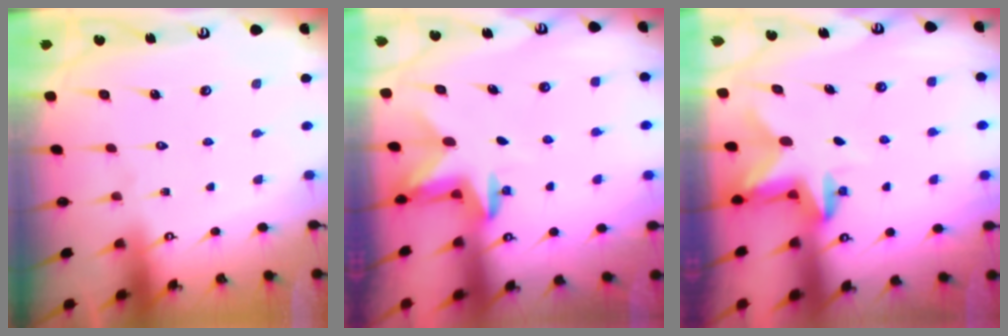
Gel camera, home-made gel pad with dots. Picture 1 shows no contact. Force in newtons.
{"total": 2.6, "press": 2.6, "slide": 0.4}
{"total": 2.7, "press": 2.7, "slide": 0.5}